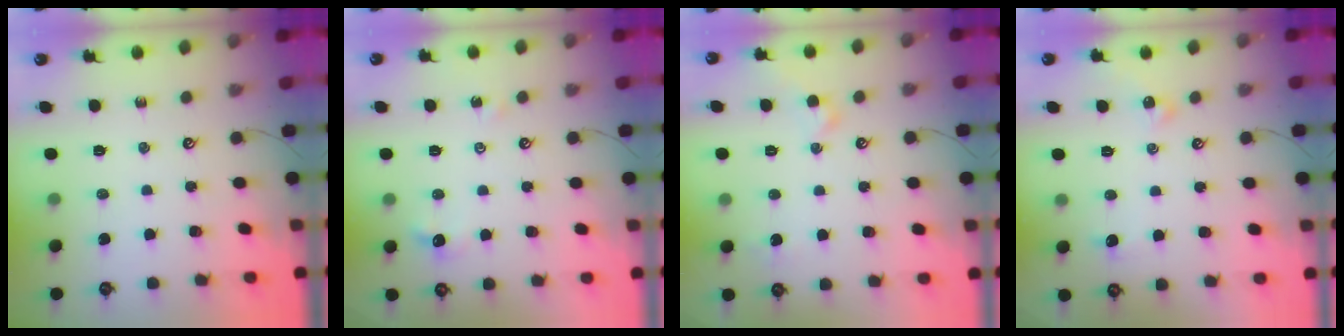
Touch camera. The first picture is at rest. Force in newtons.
{"total": 6.0, "press": 5.9, "slide": 0.8}
{"total": 1.1, "press": 1.1, "slide": 0.4}
{"total": 1.4, "press": 1.3, "slide": 0.6}